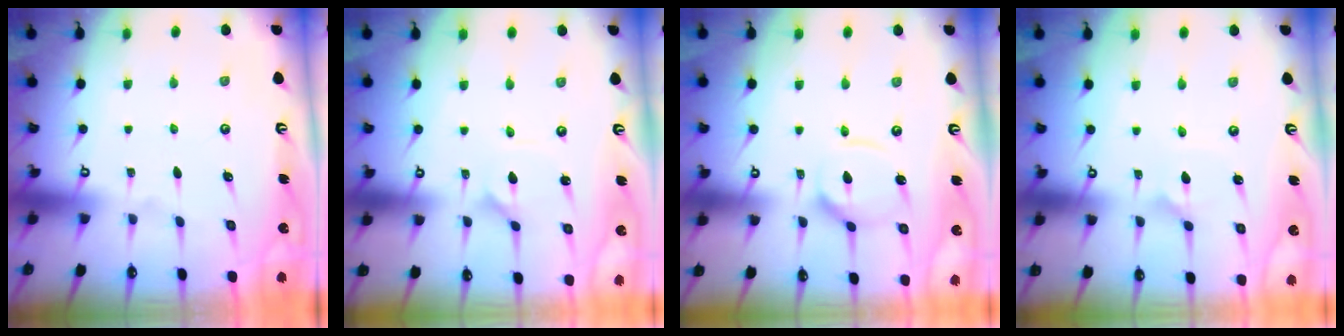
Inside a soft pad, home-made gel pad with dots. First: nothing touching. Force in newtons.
{"total": 1.3, "press": 1.3, "slide": 0.1}
{"total": 10.5, "press": 10.4, "slide": 1.1}
{"total": 2.5, "press": 2.4, "slide": 0.4}